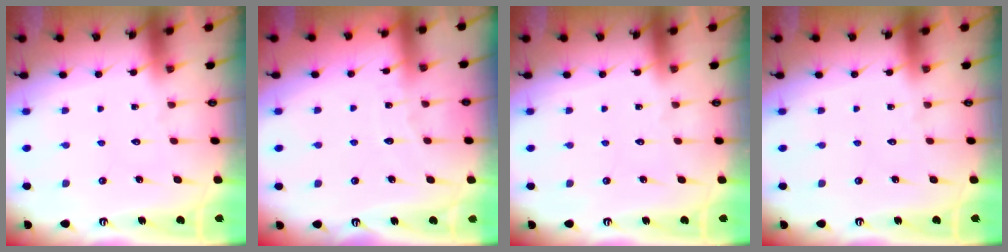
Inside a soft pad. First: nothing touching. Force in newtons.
{"total": 2.9, "press": 2.9, "slide": 0.3}
{"total": 0.0}
{"total": 0.0}